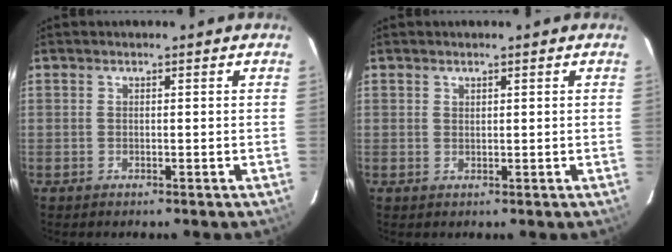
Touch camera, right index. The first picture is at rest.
{"total": 0.6, "force": [0.4, 0.4, 0.0], "torque": [0.000, 0.002, 0.009]}